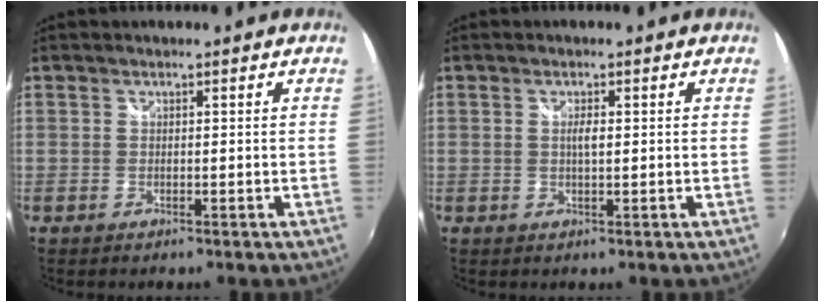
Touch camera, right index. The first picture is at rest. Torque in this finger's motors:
{"motor_torque": [0.48, -0.02, 0.31, 0.06]}